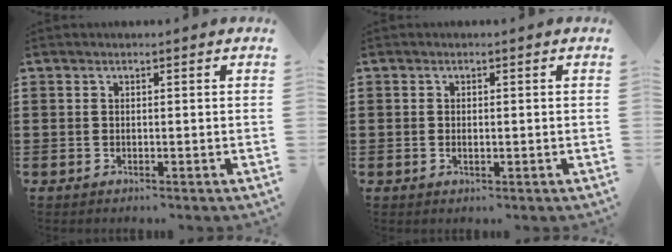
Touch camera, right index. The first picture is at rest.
{"total": 0.9, "force": [-0.1, 0.4, 0.8], "torque": [-0.016, -0.001, -0.001]}